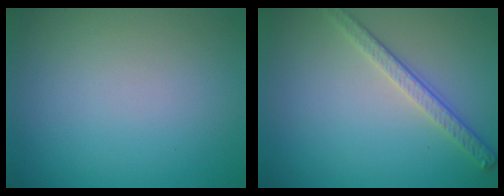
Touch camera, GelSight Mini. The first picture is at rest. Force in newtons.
{"total": 2.8, "press": 2.5, "slide": 1.2}